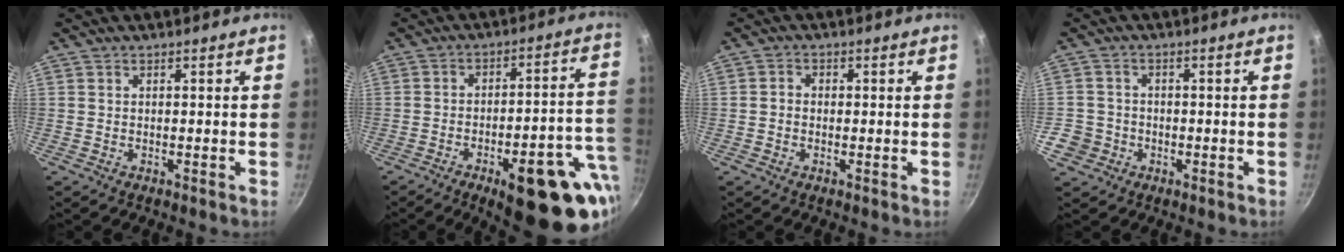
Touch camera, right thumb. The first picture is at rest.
{"total": 22.7, "force": [-8.3, 7.8, 19.6], "torque": [-0.206, 0.021, -0.107]}
{"total": 1.9, "force": [-0.2, 1.6, 1.0], "torque": [-0.017, 0.008, -0.008]}
{"total": 6.1, "force": [-2.1, 5.5, 1.5], "torque": [-0.017, 0.026, -0.036]}